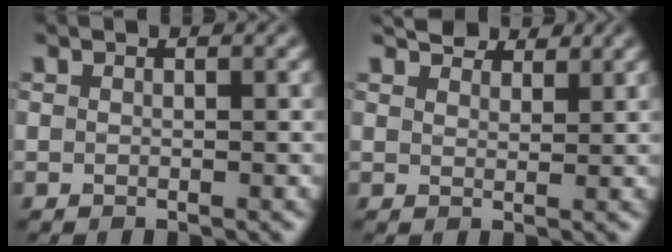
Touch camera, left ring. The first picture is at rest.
{"total": 3.3, "force": [3.0, 1.2, 1.0], "torque": [-0.020, 0.007, 0.042]}